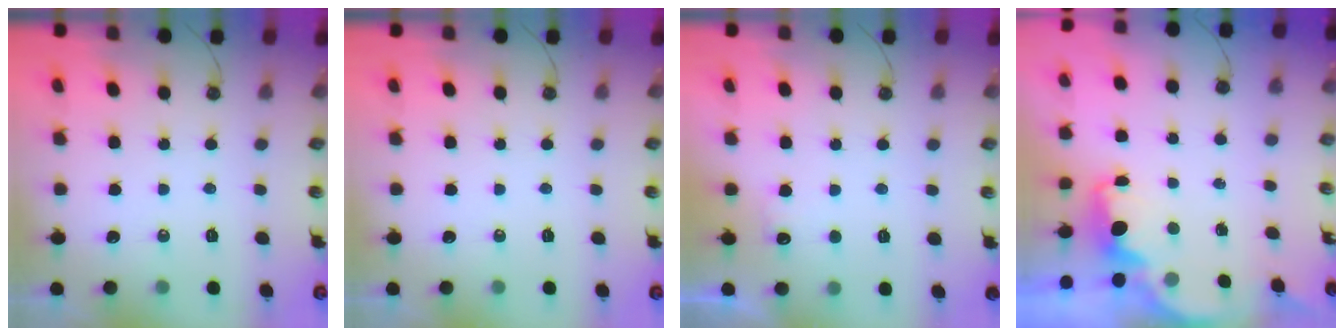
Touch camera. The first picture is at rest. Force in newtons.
{"total": 0.0}
{"total": 5.3, "press": 5.2, "slide": 1.1}
{"total": 2.0, "press": 1.8, "slide": 0.8}